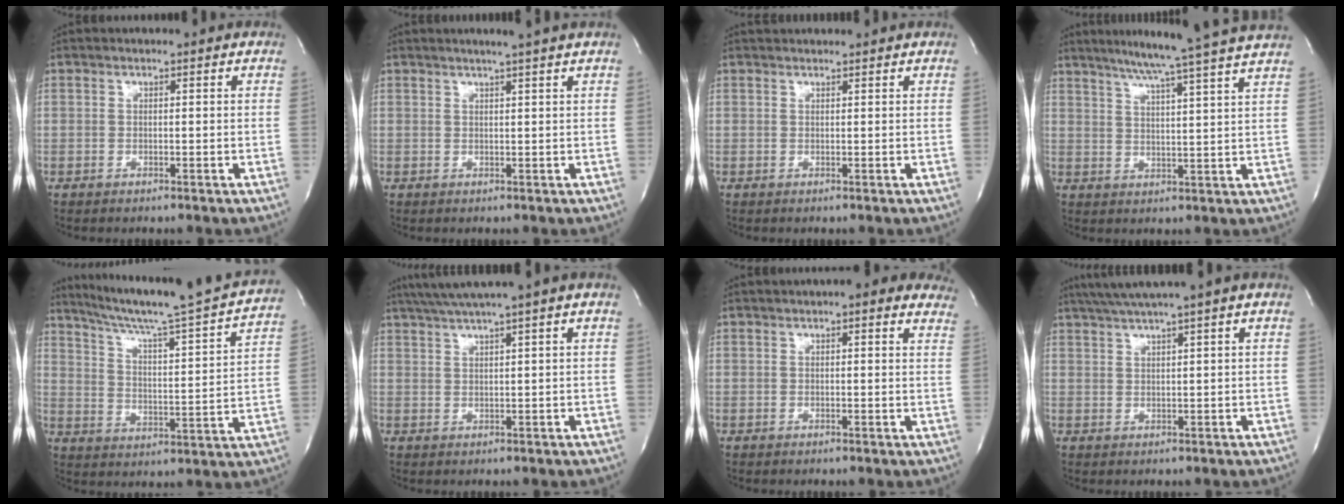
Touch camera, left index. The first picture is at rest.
{"total": 3.1, "force": [2.5, -1.0, 1.6], "torque": [-0.021, -0.001, 0.036]}
{"total": 2.7, "force": [2.6, 0.2, 0.5], "torque": [-0.008, 0.027, 0.041]}
{"total": 16.3, "force": [14.2, -2.4, 7.8], "torque": [-0.131, -0.024, 0.181]}
{"total": 22.2, "force": [19.8, -1.0, 9.9], "torque": [-0.164, -0.037, 0.277]}
{"total": 6.1, "force": [4.2, -1.1, 4.3], "torque": [-0.079, 0.023, 0.075]}
{"total": 7.4, "force": [5.4, 1.8, 4.7], "torque": [-0.047, 0.014, 0.052]}
{"total": 6.0, "force": [4.1, -1.1, 4.2], "torque": [-0.078, 0.023, 0.074]}